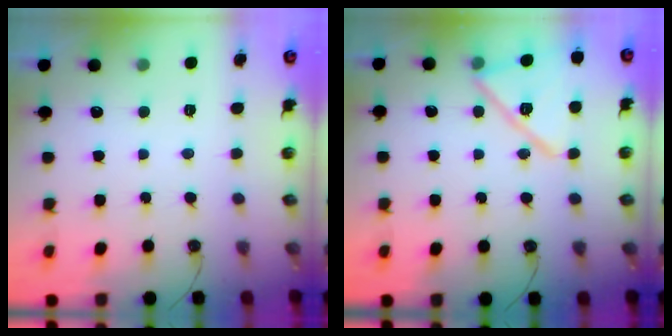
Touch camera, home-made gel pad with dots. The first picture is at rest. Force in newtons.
{"total": 15.6, "press": 15.6, "slide": 0.4}